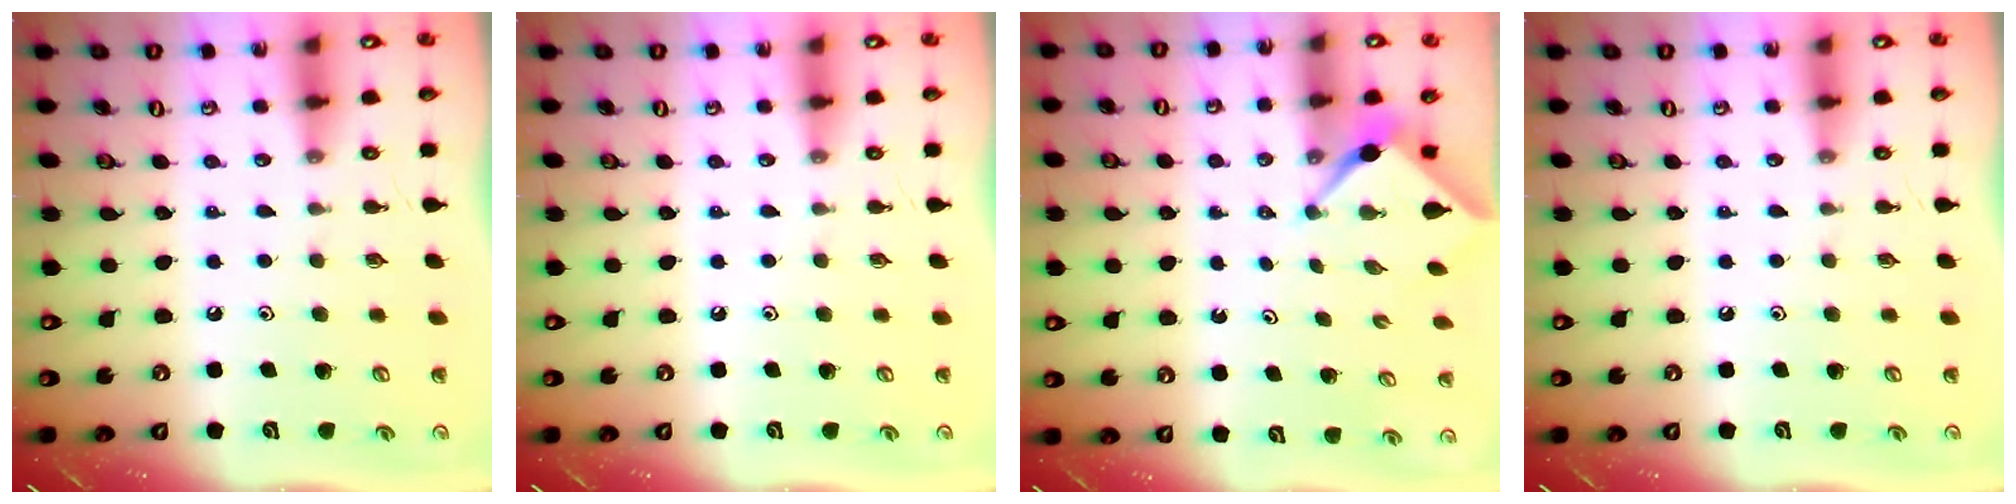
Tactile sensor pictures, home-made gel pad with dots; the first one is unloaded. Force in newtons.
{"total": 0.0}
{"total": 2.5, "press": 2.4, "slide": 0.3}
{"total": 0.0}